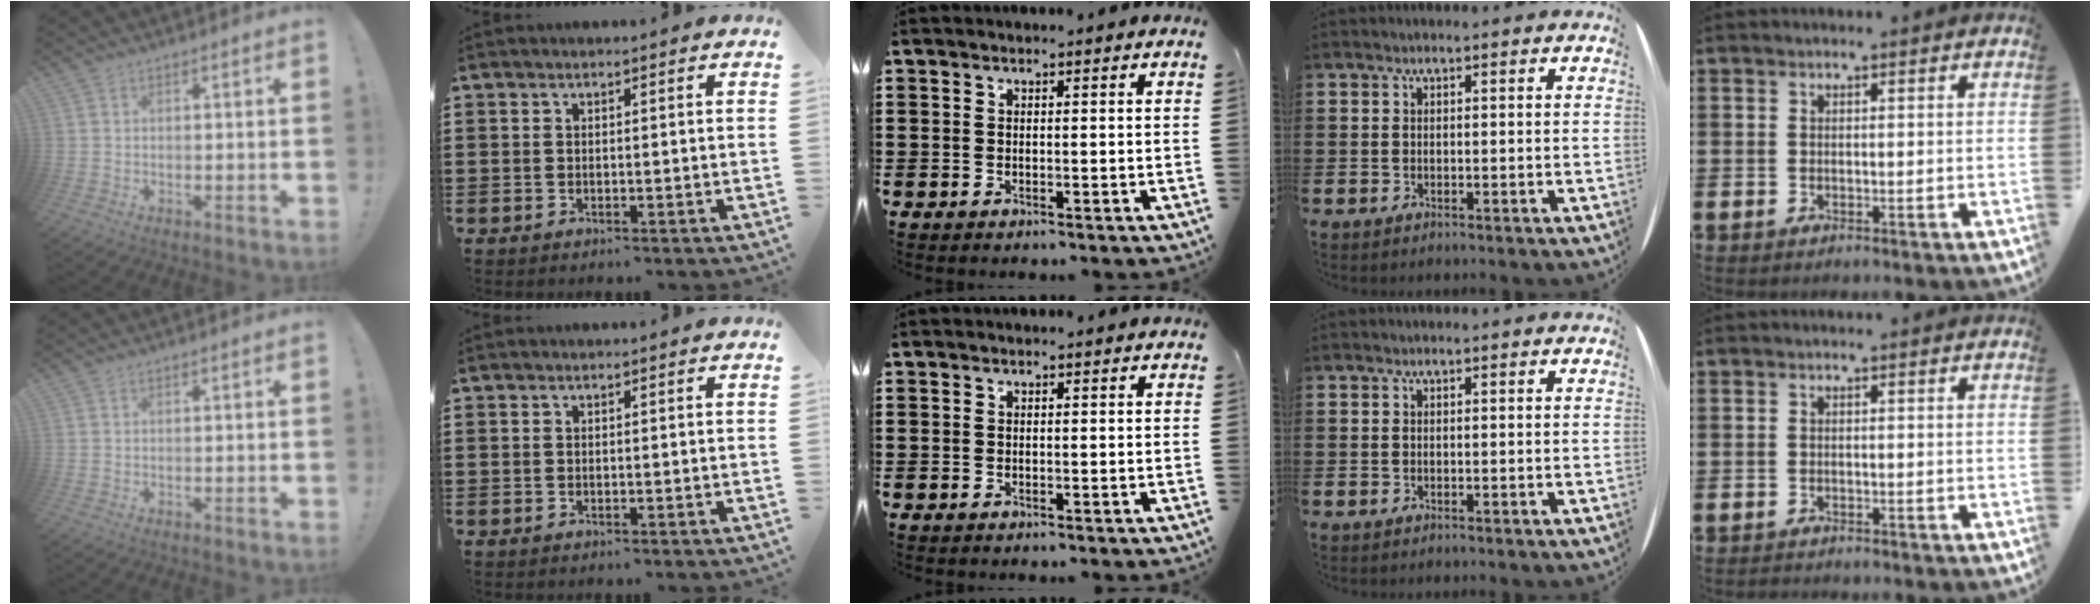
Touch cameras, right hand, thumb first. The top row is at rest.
{}